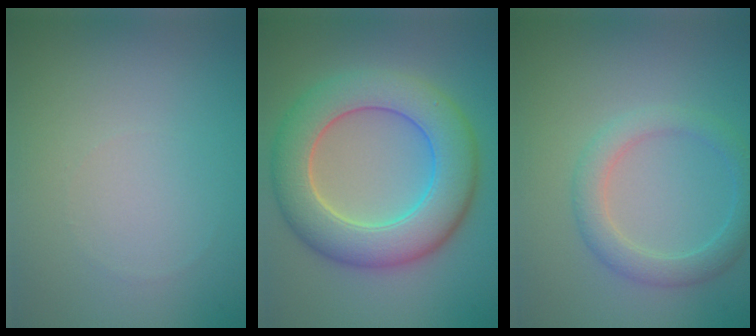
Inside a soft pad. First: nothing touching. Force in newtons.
{"total": 8.9, "press": 8.8, "slide": 0.6}
{"total": 3.0, "press": 3.0, "slide": 0.0}